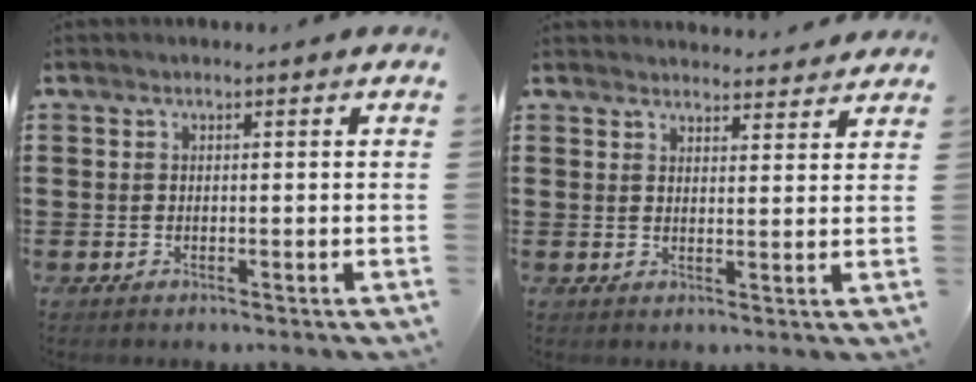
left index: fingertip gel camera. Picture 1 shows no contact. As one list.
[{"total": 3.0, "force": [3.0, 0.2, 0.1], "torque": [-0.003, -0.014, 0.055]}]